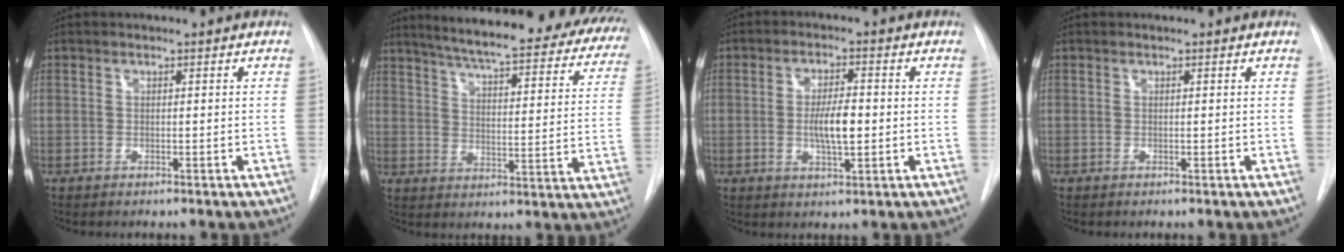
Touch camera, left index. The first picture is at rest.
{"total": 29.1, "force": [24.8, 5.2, 14.2], "torque": [-0.203, -0.062, 0.288]}
{"total": 5.6, "force": [-1.4, 1.5, 5.2], "torque": [-0.095, -0.006, -0.023]}
{"total": 0.6, "force": [-0.6, 0.0, -0.1], "torque": [0.001, 0.002, -0.011]}